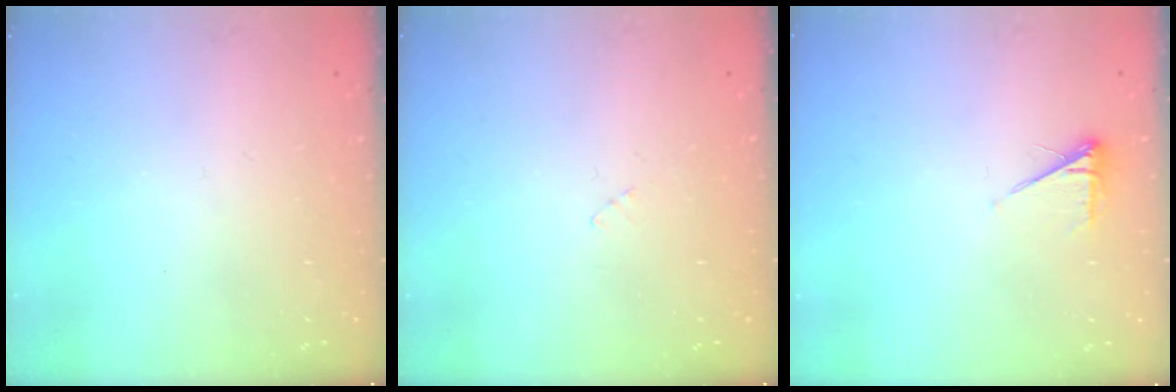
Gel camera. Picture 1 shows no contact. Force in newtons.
{"total": 2.7, "press": 2.7, "slide": 0.3}
{"total": 5.5, "press": 5.5, "slide": 0.7}